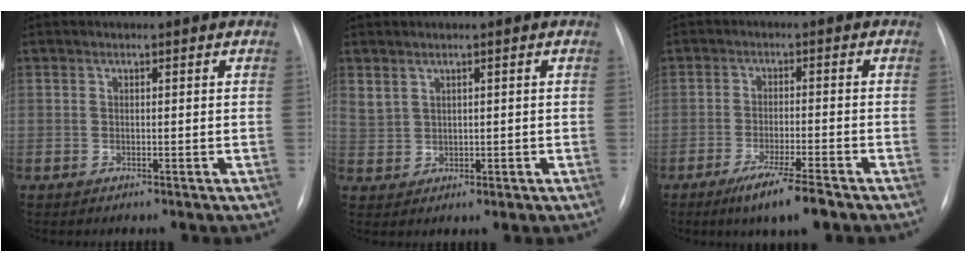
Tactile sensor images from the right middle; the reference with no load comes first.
{"total": 2.2, "force": [1.5, 1.4, 0.9], "torque": [-0.026, 0.000, 0.040]}
{"total": 7.2, "force": [-4.9, 0.2, 5.2], "torque": [-0.099, -0.019, -0.082]}